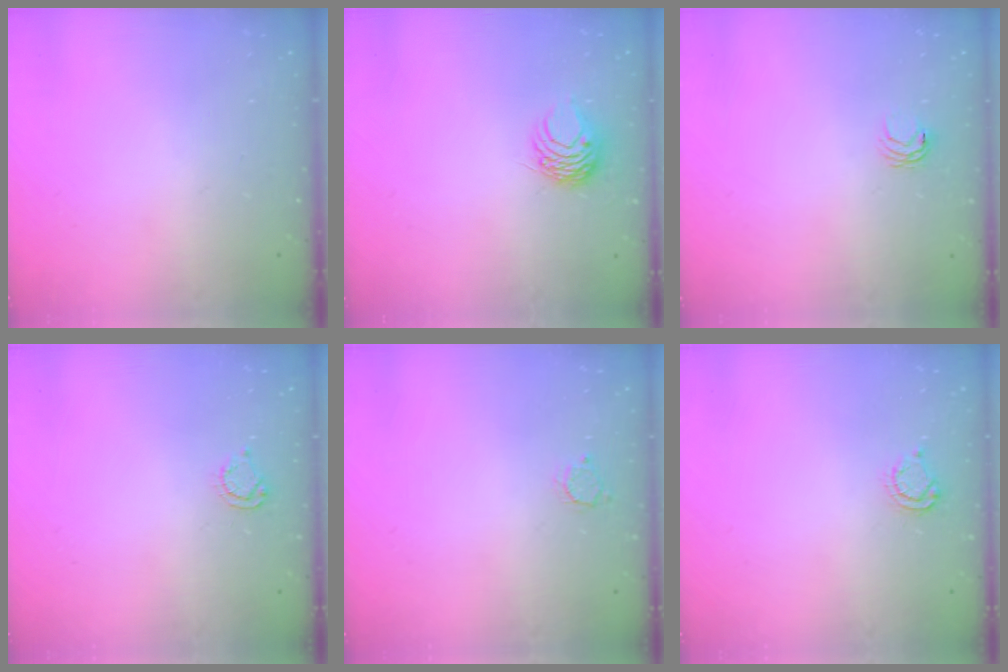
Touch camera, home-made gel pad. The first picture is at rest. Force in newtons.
{"total": 5.4, "press": 5.4, "slide": 0.5}
{"total": 3.1, "press": 3.1, "slide": 0.3}
{"total": 4.2, "press": 4.2, "slide": 0.3}
{"total": 2.8, "press": 2.8, "slide": 0.3}
{"total": 4.9, "press": 4.8, "slide": 0.5}